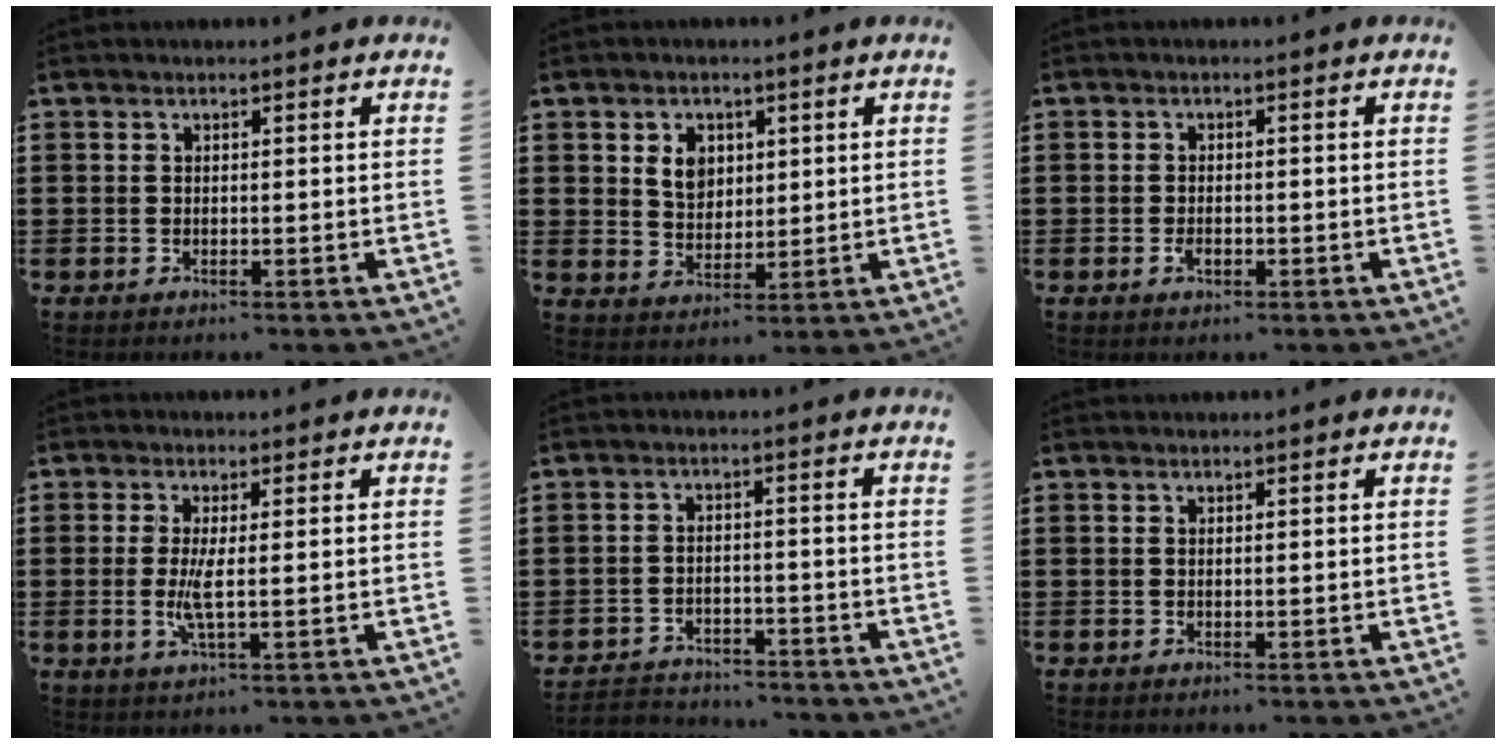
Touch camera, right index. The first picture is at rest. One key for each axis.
{"total": 4.6, "fx": 1.4, "fy": 3.6, "fz": 2.5, "tx": -0.054, "ty": 0.010, "tz": 0.022}
{"total": 1.5, "fx": -0.6, "fy": 0.7, "fz": 1.2, "tx": -0.025, "ty": -0.003, "tz": -0.011}
{"total": 3.7, "fx": -0.2, "fy": 0.3, "fz": 3.7, "tx": -0.081, "ty": -0.012, "tz": -0.009}
{"total": 3.0, "fx": -3.0, "fy": 0.4, "fz": -0.3, "tx": -0.004, "ty": -0.001, "tz": -0.065}
{"total": 0.0}